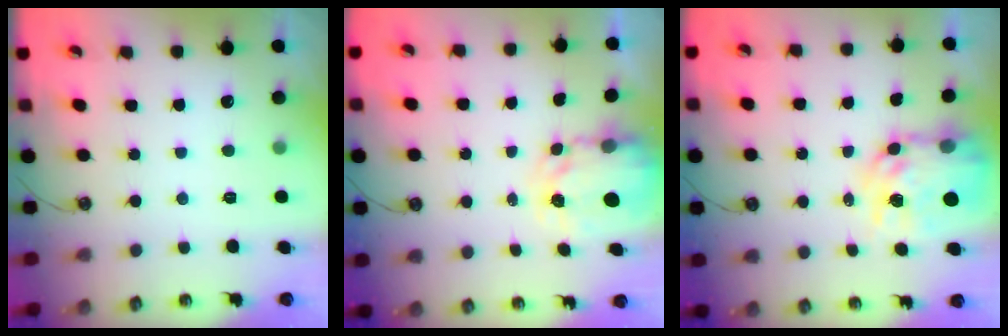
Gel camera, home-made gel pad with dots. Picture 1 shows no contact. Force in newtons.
{"total": 3.9, "press": 3.9, "slide": 0.4}
{"total": 13.0, "press": 13.0, "slide": 1.1}